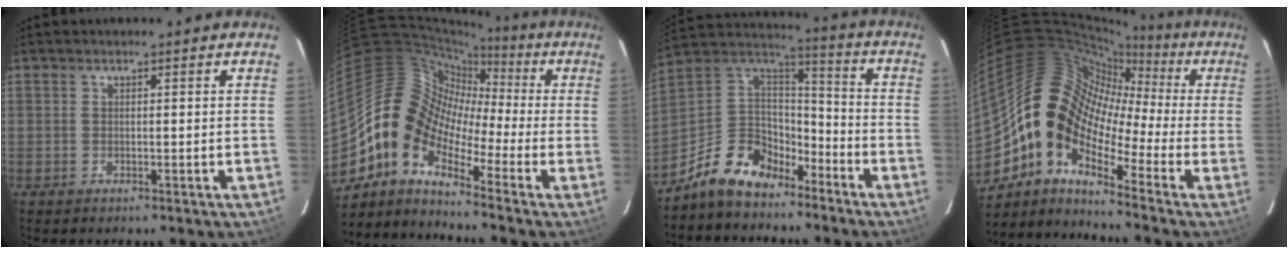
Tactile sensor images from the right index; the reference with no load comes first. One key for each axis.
{"total": 10.9, "fx": -5.5, "fy": 7.0, "fz": 6.4, "tx": -0.108, "ty": 0.025, "tz": -0.136}
{"total": 15.5, "fx": -11.0, "fy": 8.5, "fz": 6.9, "tx": -0.164, "ty": 0.032, "tz": -0.189}
{"total": 15.3, "fx": -4.8, "fy": 9.3, "fz": 11.2, "tx": -0.187, "ty": 0.012, "tz": -0.116}